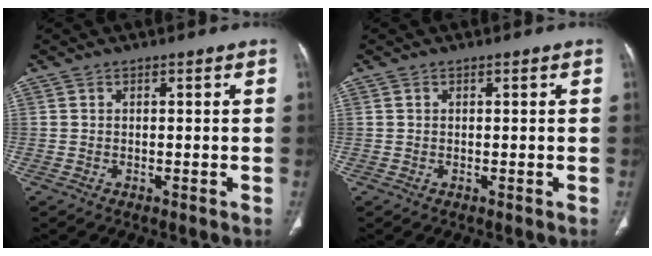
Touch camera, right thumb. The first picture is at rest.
{"total": 0.0}